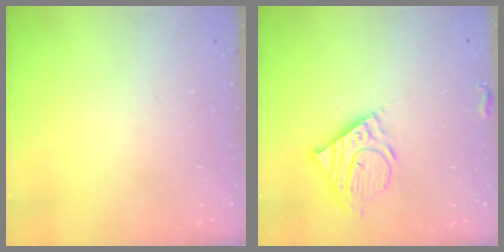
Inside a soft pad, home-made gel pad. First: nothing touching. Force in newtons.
{"total": 10.6, "press": 10.5, "slide": 1.6}